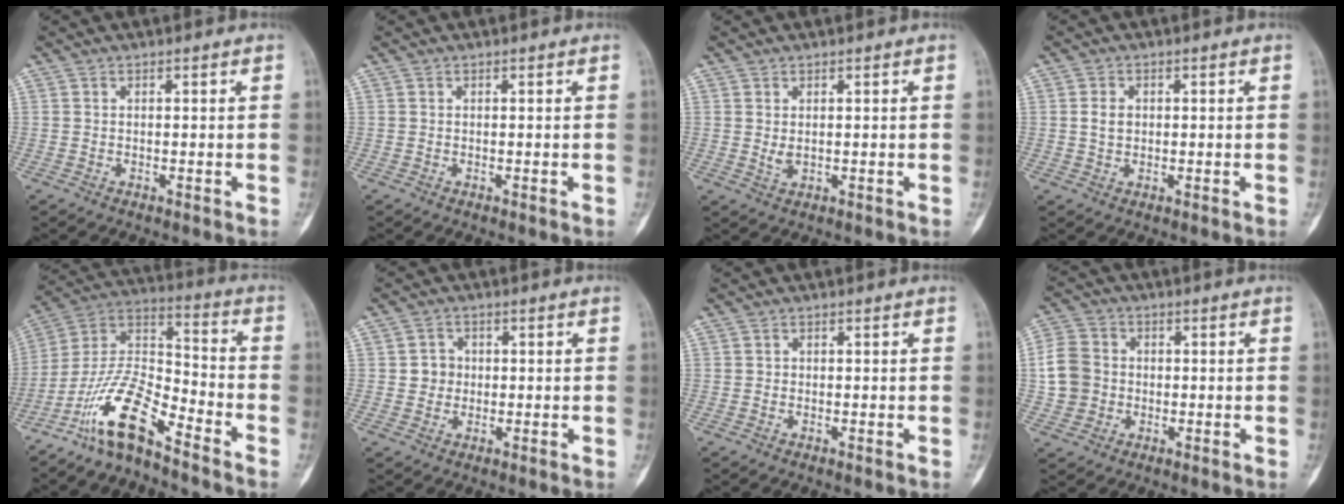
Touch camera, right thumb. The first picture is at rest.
{"total": 0.0}
{"total": 1.5, "force": [0.3, 0.8, 1.2], "torque": [-0.021, -0.005, 0.011]}
{"total": 2.6, "force": [0.3, 2.0, 1.6], "torque": [-0.023, 0.004, 0.006]}
{"total": 13.9, "force": [-9.9, 3.9, 8.9], "torque": [-0.171, 0.087, -0.196]}
{"total": 3.4, "force": [0.1, 3.2, 1.1], "torque": [0.004, 0.007, -0.002]}
{"total": 0.0}
{"total": 7.9, "force": [-0.4, 7.1, 3.5], "torque": [-0.053, 0.015, -0.014]}